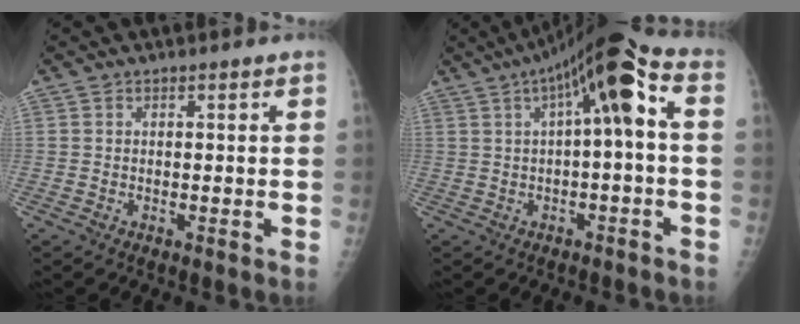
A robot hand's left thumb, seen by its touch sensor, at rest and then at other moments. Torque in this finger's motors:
{"motor_torque": [-0.32, 1.11, 1.43, 0.16, 0.13]}